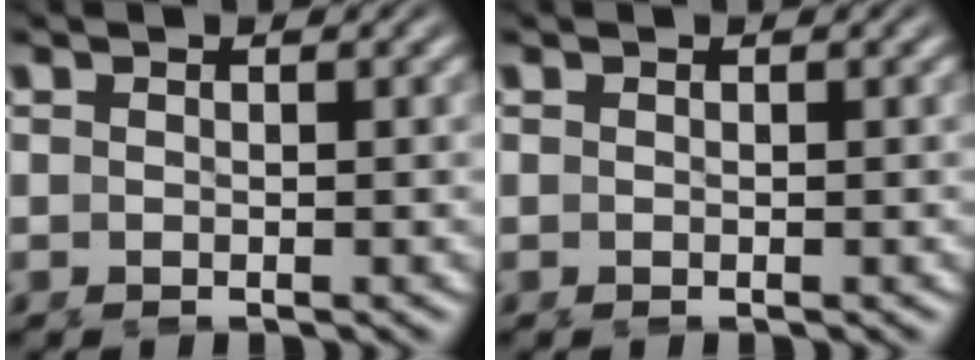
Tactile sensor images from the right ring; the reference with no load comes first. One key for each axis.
{"total": 0.0}